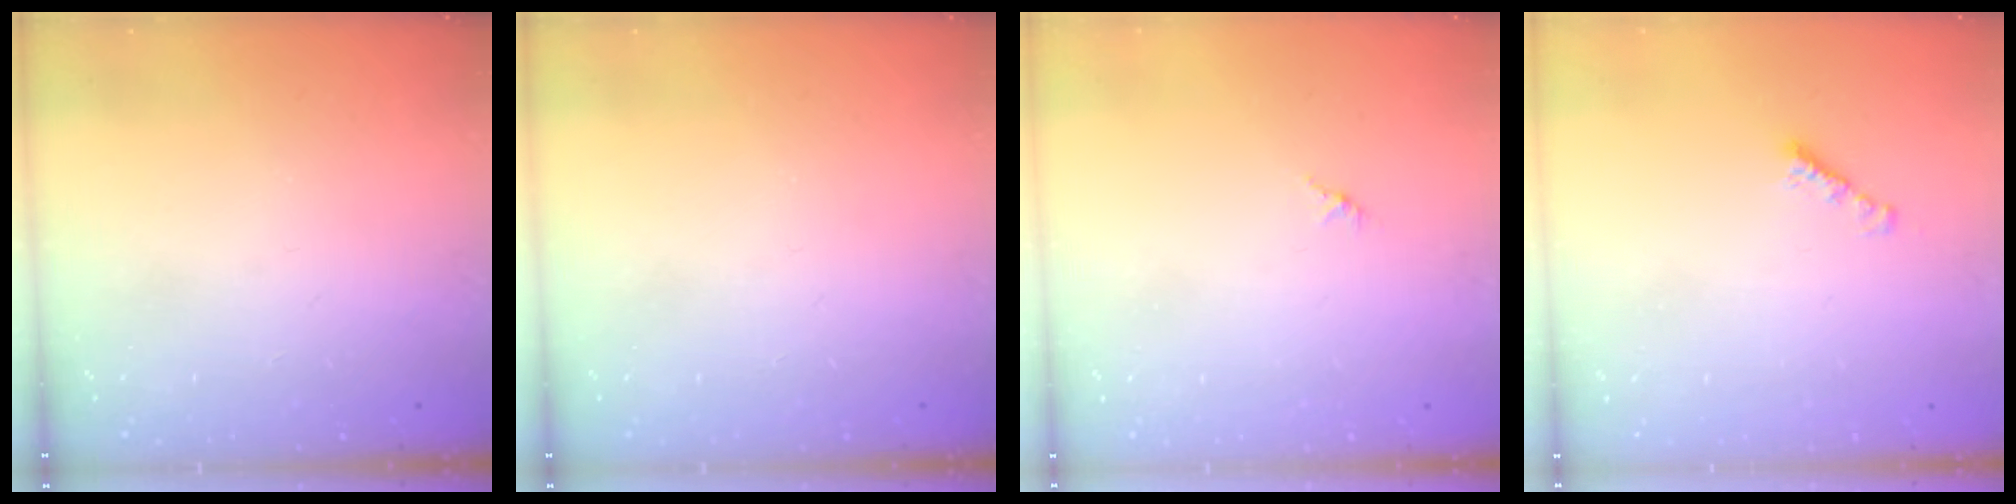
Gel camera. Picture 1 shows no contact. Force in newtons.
{"total": 0.0}
{"total": 1.4, "press": 1.4, "slide": 0.4}
{"total": 2.4, "press": 2.4, "slide": 0.4}